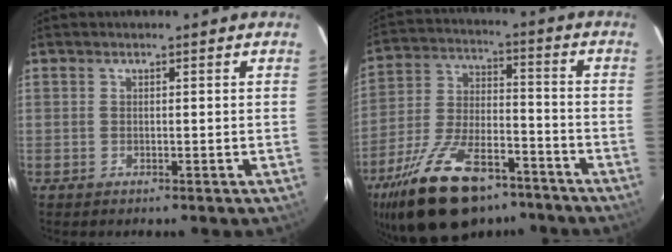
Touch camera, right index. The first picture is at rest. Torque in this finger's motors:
{"motor_torque": [1.31, -0.83, 1.05, 0.21]}